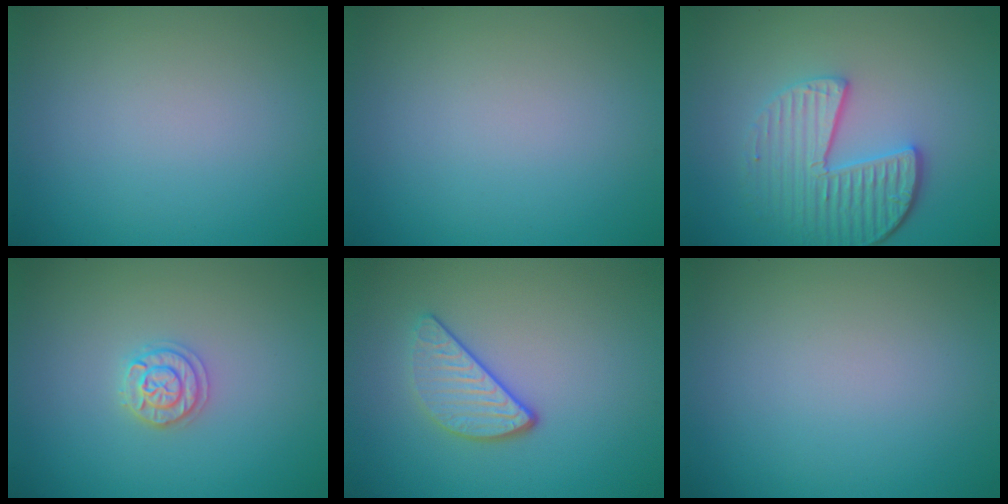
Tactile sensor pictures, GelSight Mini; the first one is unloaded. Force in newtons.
{"total": 0.0}
{"total": 4.6, "press": 3.9, "slide": 2.5}
{"total": 1.9, "press": 1.8, "slide": 0.3}
{"total": 3.0, "press": 2.5, "slide": 1.6}
{"total": 0.0}